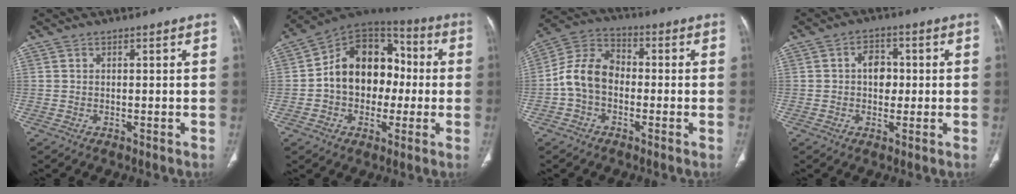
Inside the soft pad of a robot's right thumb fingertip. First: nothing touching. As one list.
[{"total": 16.8, "force": [-0.4, 12.7, 11.0], "torque": [-0.128, 0.043, -0.017]}, {"total": 9.7, "force": [-1.8, 7.0, 6.5], "torque": [-0.112, 0.036, -0.047]}, {"total": 5.2, "force": [0.2, 3.9, 3.5], "torque": [-0.031, 0.008, -0.001]}]